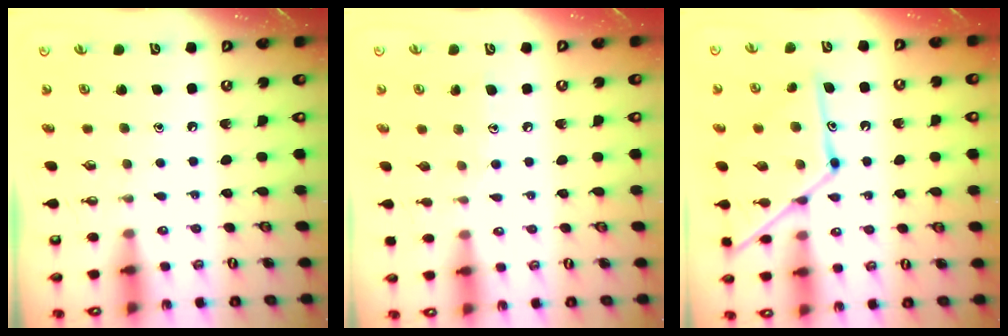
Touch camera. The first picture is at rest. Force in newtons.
{"total": 5.6, "press": 5.6, "slide": 0.6}
{"total": 16.4, "press": 16.4, "slide": 1.2}